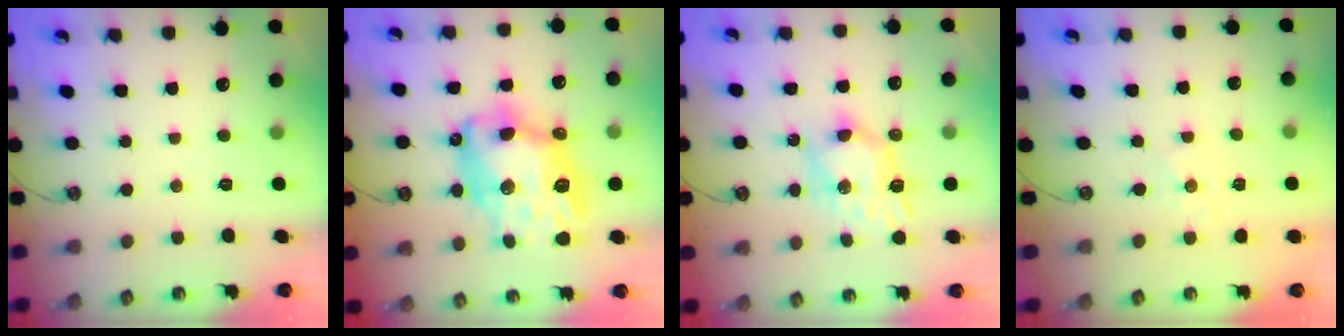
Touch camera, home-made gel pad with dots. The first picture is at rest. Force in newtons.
{"total": 17.9, "press": 17.7, "slide": 2.4}
{"total": 8.0, "press": 8.0, "slide": 0.6}
{"total": 2.8, "press": 2.8, "slide": 0.3}